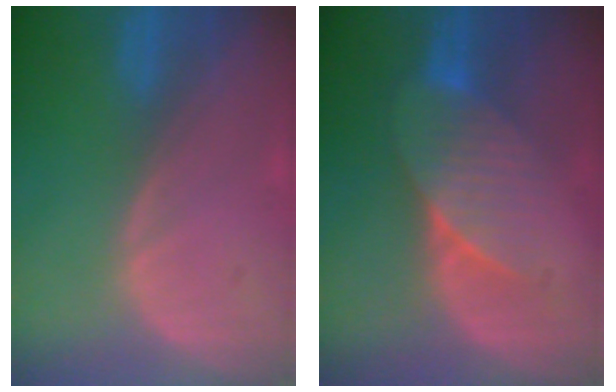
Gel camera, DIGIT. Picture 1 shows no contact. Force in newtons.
{"total": 7.4, "press": 6.9, "slide": 2.8}